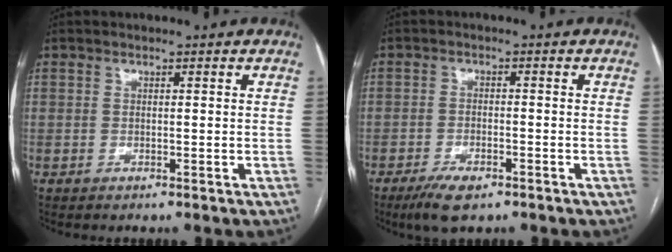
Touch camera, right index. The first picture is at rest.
{"total": 5.3, "force": [-3.5, 2.0, 3.5], "torque": [-0.067, -0.009, -0.054]}